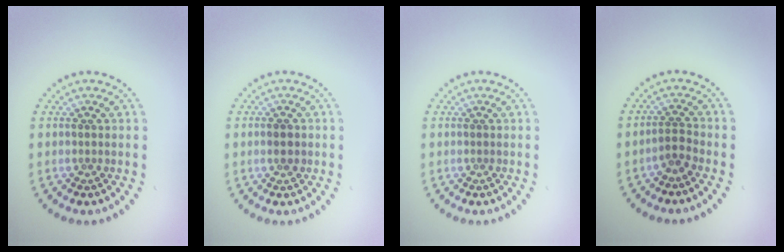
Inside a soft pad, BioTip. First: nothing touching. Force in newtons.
{"total": 1.8, "press": 1.8, "slide": 0.2}
{"total": 0.0}
{"total": 1.4, "press": 1.0, "slide": 0.9}